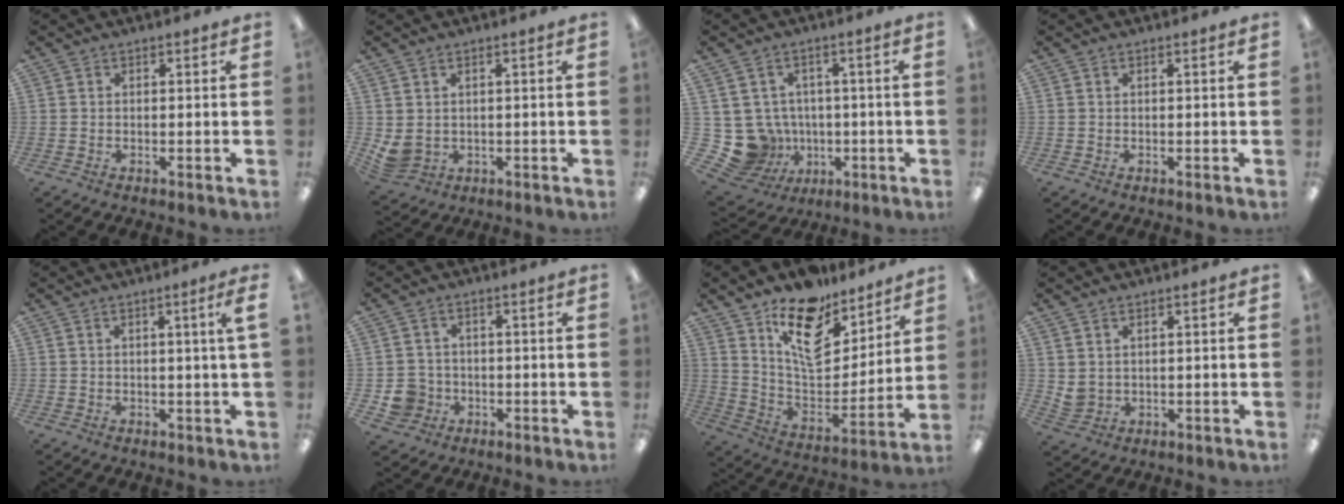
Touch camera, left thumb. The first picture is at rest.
{"total": 3.5, "force": [0.9, 3.0, 1.6], "torque": [-0.054, -0.010, 0.016]}
{"total": 9.7, "force": [-1.4, 9.4, 2.2], "torque": [-0.082, -0.002, -0.013]}
{"total": 0.0}
{"total": 2.7, "force": [0.7, -0.6, 2.5], "torque": [-0.038, -0.010, 0.008]}
{"total": 5.6, "force": [-1.8, 5.1, 1.3], "torque": [-0.031, 0.012, -0.030]}
{"total": 16.6, "force": [11.4, 8.6, 8.5], "torque": [-0.132, -0.087, 0.203]}
{"total": 2.7, "force": [1.6, 2.0, 0.6], "torque": [-0.017, -0.006, 0.031]}